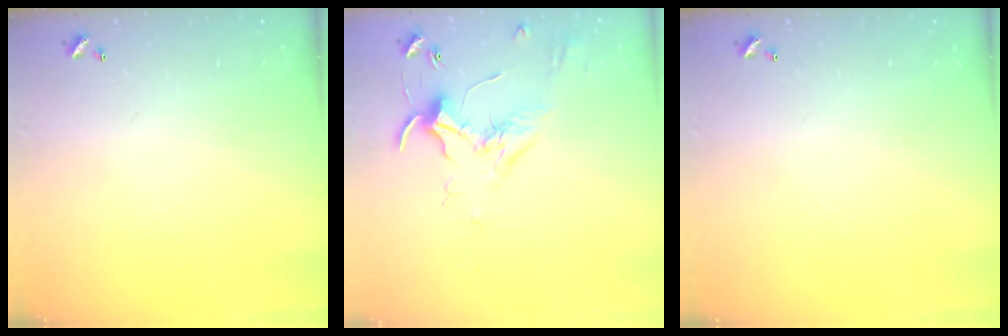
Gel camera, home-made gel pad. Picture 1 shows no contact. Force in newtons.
{"total": 1.7, "press": 1.6, "slide": 0.4}
{"total": 0.0}